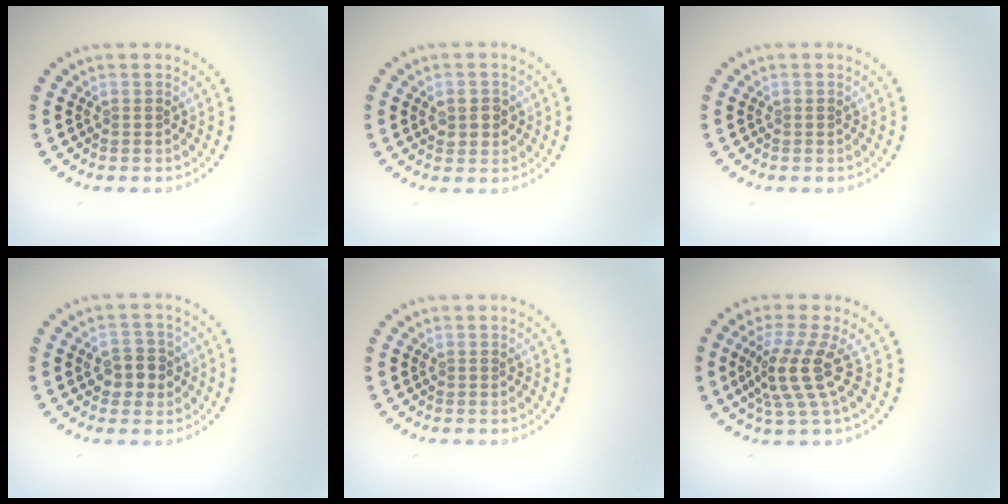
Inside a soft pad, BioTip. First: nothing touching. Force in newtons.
{"total": 1.9, "press": 1.9, "slide": 0.3}
{"total": 0.0}
{"total": 2.8, "press": 2.8, "slide": 0.4}
{"total": 0.0}
{"total": 4.1, "press": 3.0, "slide": 2.8}